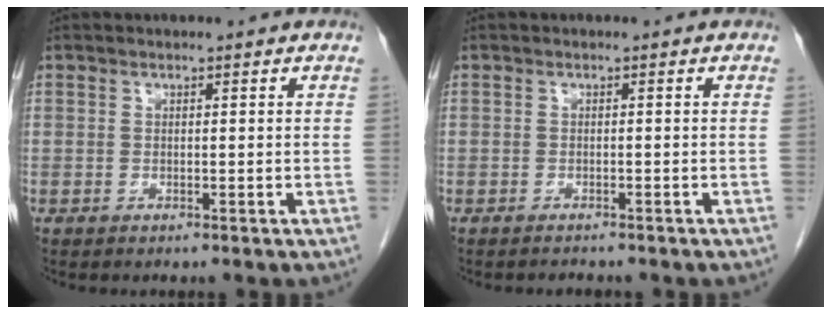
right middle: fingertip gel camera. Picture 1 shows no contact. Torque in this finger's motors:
{"motor_torque": [-0.31, 0.16, 0.01, -0.01]}